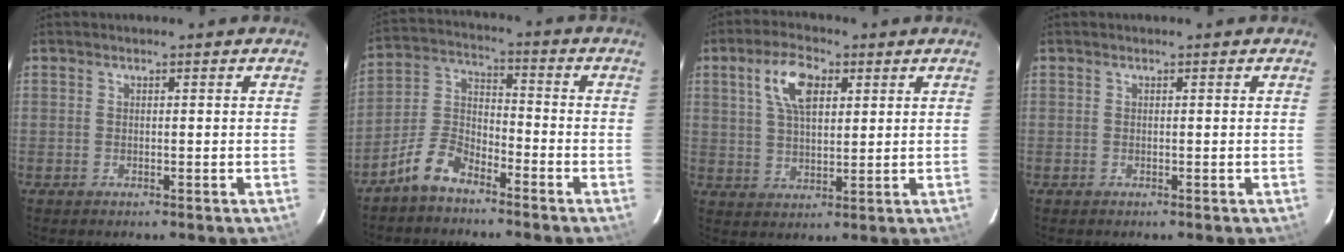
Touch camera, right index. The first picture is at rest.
{"total": 8.3, "force": [-6.0, 3.6, 4.4], "torque": [-0.110, 0.024, -0.122]}
{"total": 8.4, "force": [3.3, 4.1, 6.6], "torque": [-0.123, 0.019, 0.063]}
{"total": 0.0}